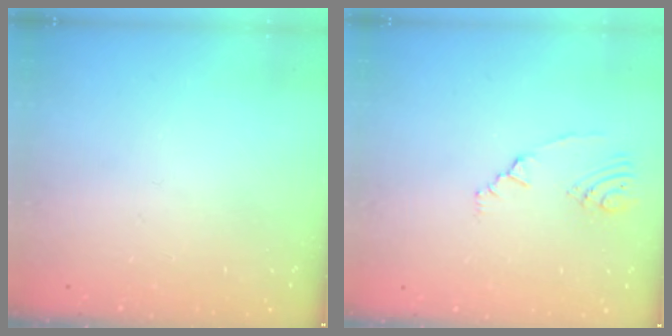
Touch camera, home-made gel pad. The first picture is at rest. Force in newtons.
{"total": 2.8, "press": 2.0, "slide": 2.0}